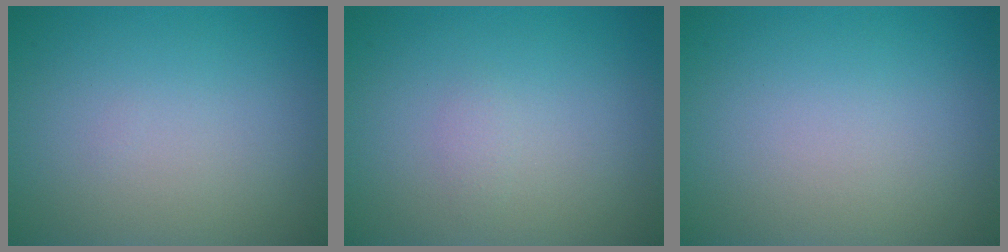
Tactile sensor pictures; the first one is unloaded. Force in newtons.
{"total": 0.7, "press": 0.7, "slide": 0.0}
{"total": 0.0}